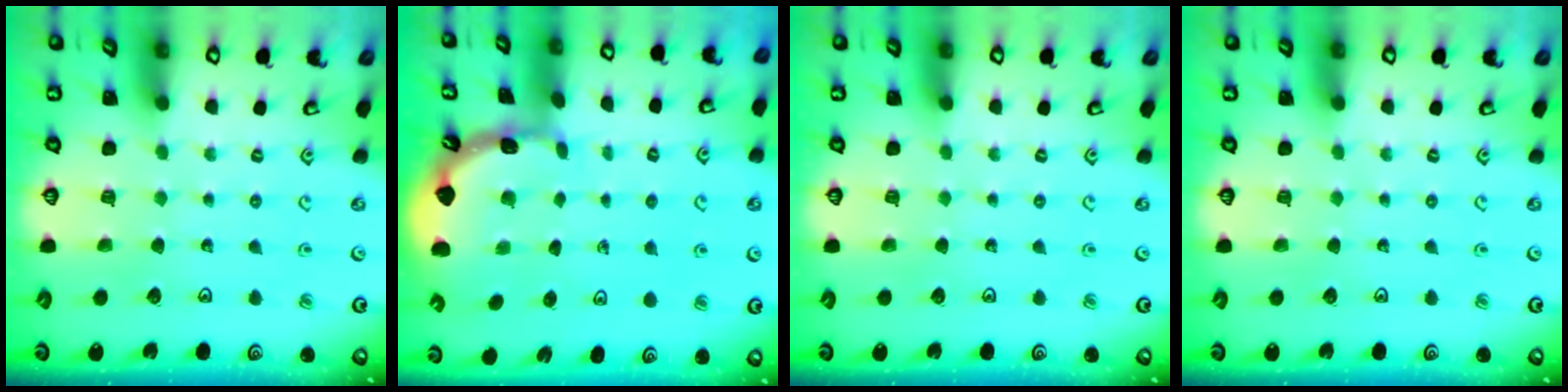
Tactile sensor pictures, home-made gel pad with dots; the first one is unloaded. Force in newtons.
{"total": 1.6, "press": 1.6, "slide": 0.1}
{"total": 0.0}
{"total": 0.0}